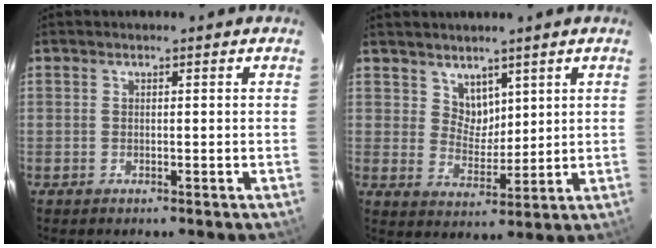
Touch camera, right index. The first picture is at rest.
{"total": 4.9, "force": [3.4, 3.3, 1.1], "torque": [-0.008, 0.004, 0.068]}